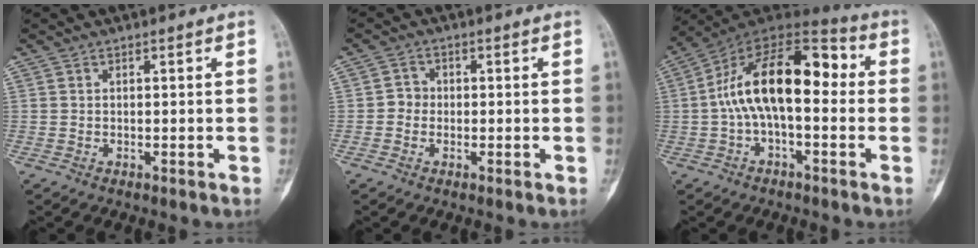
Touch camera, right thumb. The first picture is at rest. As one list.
[{"total": 2.4, "force": [-0.4, 2.2, 0.8], "torque": [0.002, 0.009, -0.014]}, {"total": 18.2, "force": [0.4, 9.0, 15.8], "torque": [-0.250, 0.055, -0.005]}]